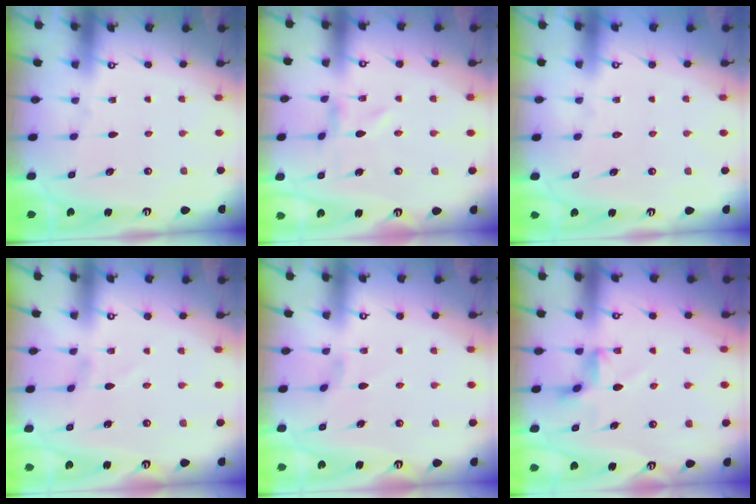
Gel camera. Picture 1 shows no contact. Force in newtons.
{"total": 0.0}
{"total": 1.6, "press": 1.6, "slide": 0.2}
{"total": 1.4, "press": 1.4, "slide": 0.2}
{"total": 0.0}
{"total": 3.6, "press": 3.2, "slide": 1.6}